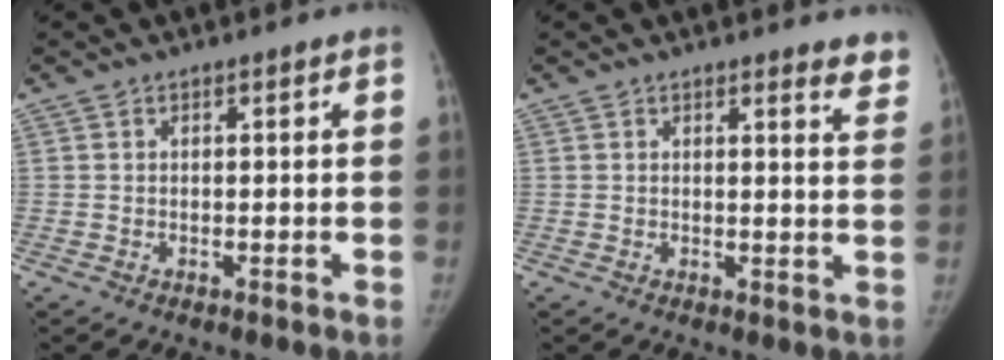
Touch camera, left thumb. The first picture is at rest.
{"total": 4.9, "force": [4.5, 1.2, 1.5], "torque": [0.007, -0.028, 0.032]}